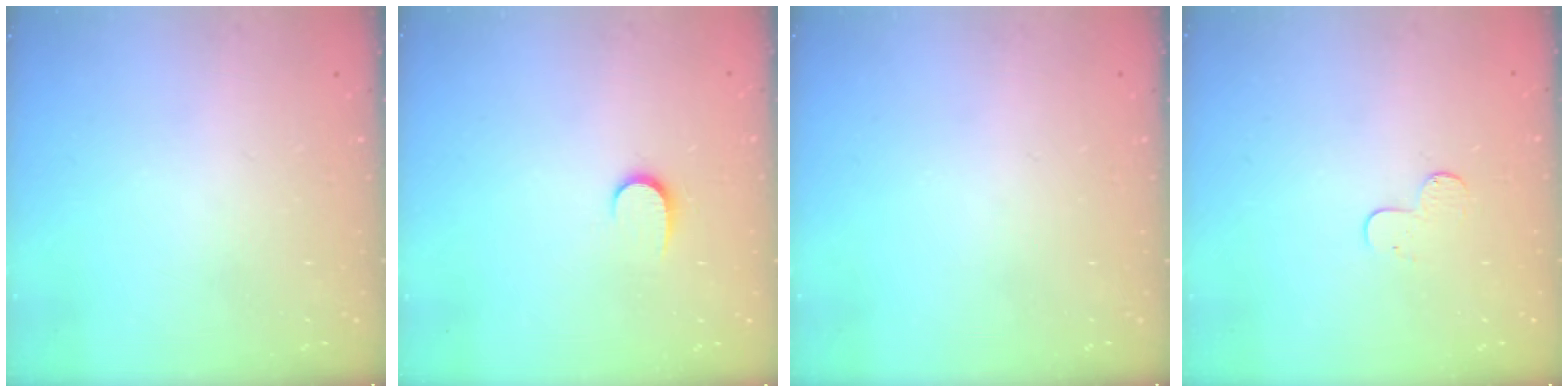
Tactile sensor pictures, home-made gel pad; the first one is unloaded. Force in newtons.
{"total": 5.4, "press": 5.4, "slide": 0.6}
{"total": 0.0}
{"total": 4.9, "press": 4.9, "slide": 0.5}